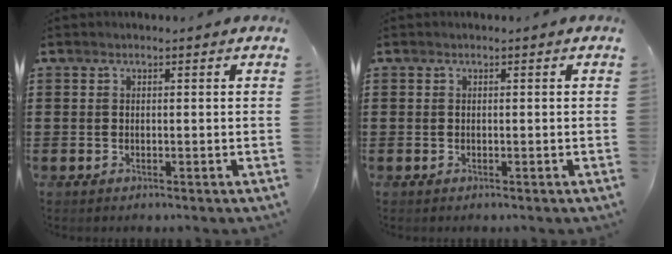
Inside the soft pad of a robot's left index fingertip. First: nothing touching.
{"total": 0.0}